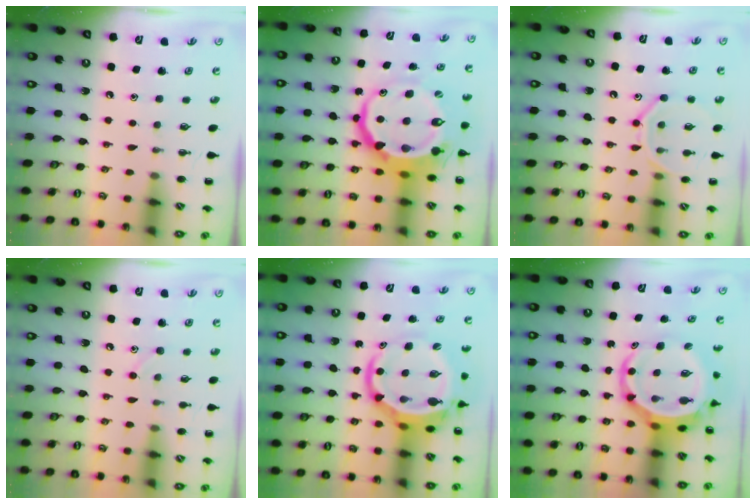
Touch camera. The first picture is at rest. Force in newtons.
{"total": 13.9, "press": 13.5, "slide": 3.3}
{"total": 11.3, "press": 11.3, "slide": 0.8}
{"total": 7.1, "press": 6.7, "slide": 2.3}
{"total": 9.4, "press": 9.0, "slide": 2.5}
{"total": 8.6, "press": 8.1, "slide": 2.9}